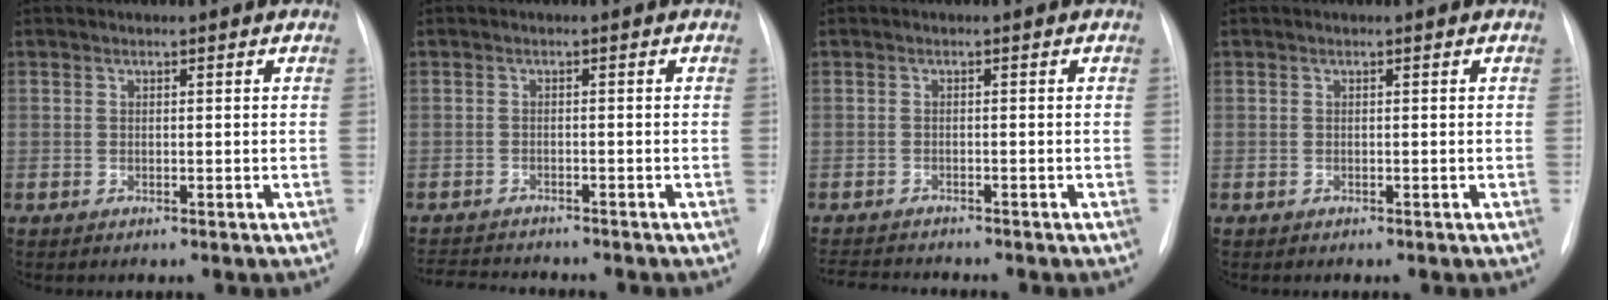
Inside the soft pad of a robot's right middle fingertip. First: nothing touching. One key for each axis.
{"total": 6.5, "fx": -6.3, "fy": 0.8, "fz": 1.6, "tx": -0.024, "ty": -0.007, "tz": -0.097}
{"total": 5.3, "fx": -5.1, "fy": 0.5, "fz": 1.2, "tx": -0.017, "ty": -0.011, "tz": -0.082}
{"total": 0.0}